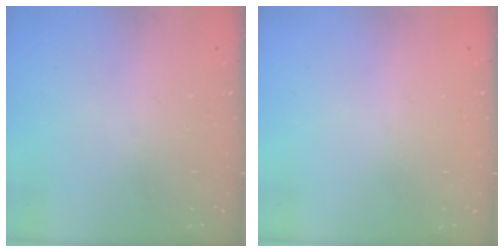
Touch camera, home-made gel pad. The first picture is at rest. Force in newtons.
{"total": 0.0}